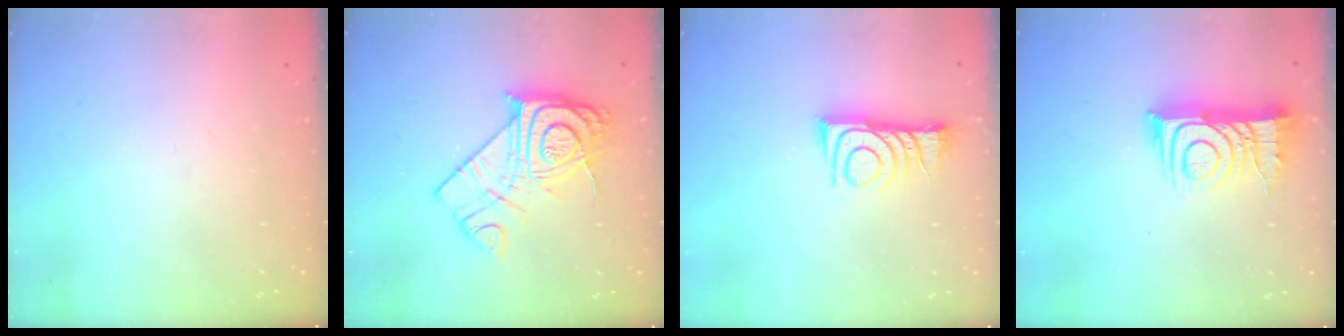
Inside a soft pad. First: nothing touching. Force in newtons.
{"total": 19.5, "press": 19.4, "slide": 1.6}
{"total": 9.9, "press": 9.9, "slide": 0.8}
{"total": 12.7, "press": 12.7, "slide": 0.9}